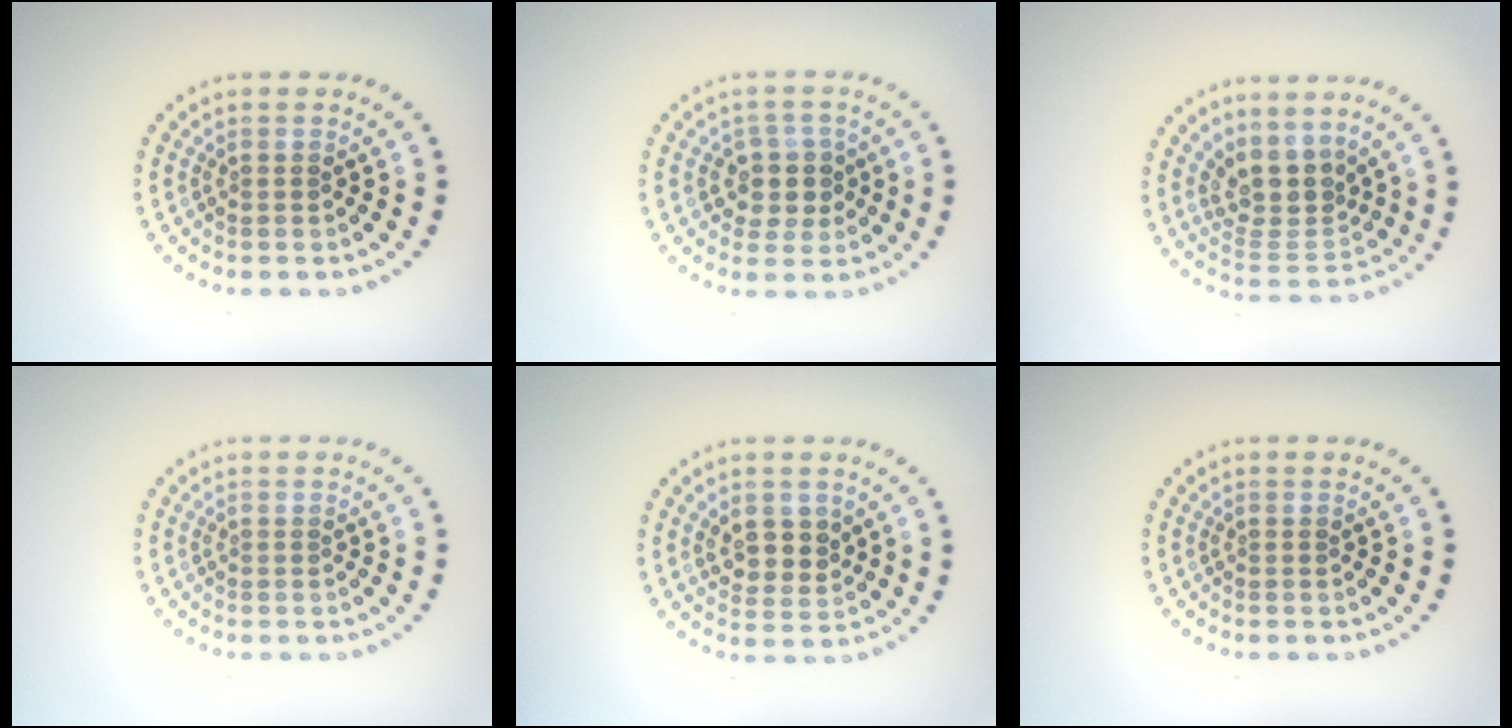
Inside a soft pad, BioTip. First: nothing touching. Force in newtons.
{"total": 3.2, "press": 3.0, "slide": 1.3}
{"total": 4.0, "press": 3.2, "slide": 2.3}
{"total": 0.0}
{"total": 2.9, "press": 2.7, "slide": 1.0}
{"total": 0.0}